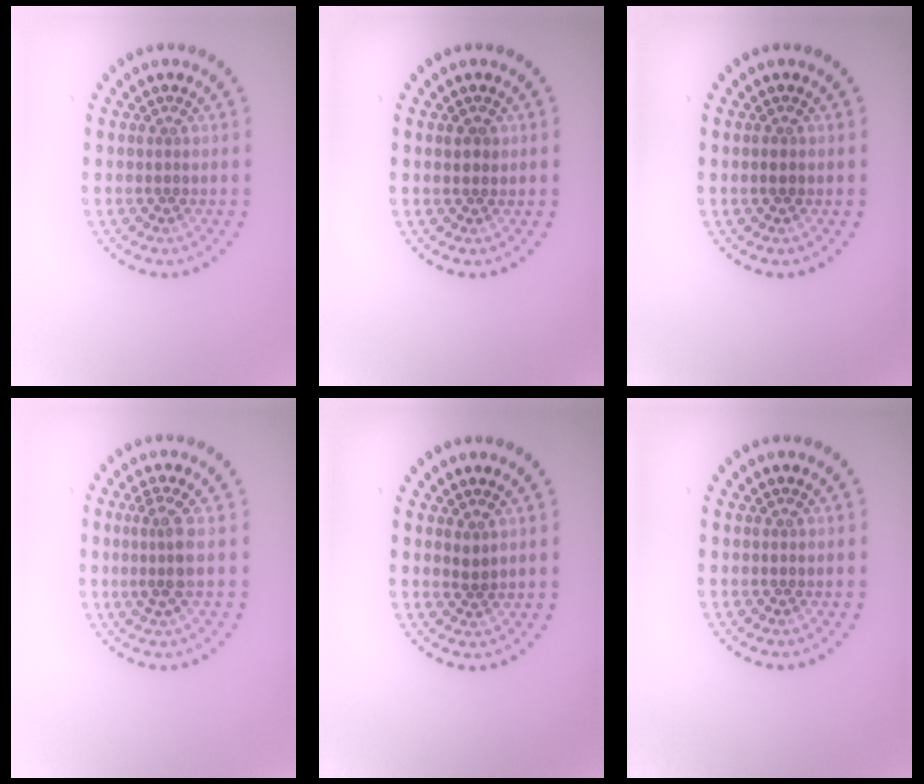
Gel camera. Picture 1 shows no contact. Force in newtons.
{"total": 1.1, "press": 1.1, "slide": 0.1}
{"total": 0.8, "press": 0.8, "slide": 0.4}
{"total": 2.3, "press": 1.8, "slide": 1.4}
{"total": 0.8, "press": 0.7, "slide": 0.3}
{"total": 0.0}